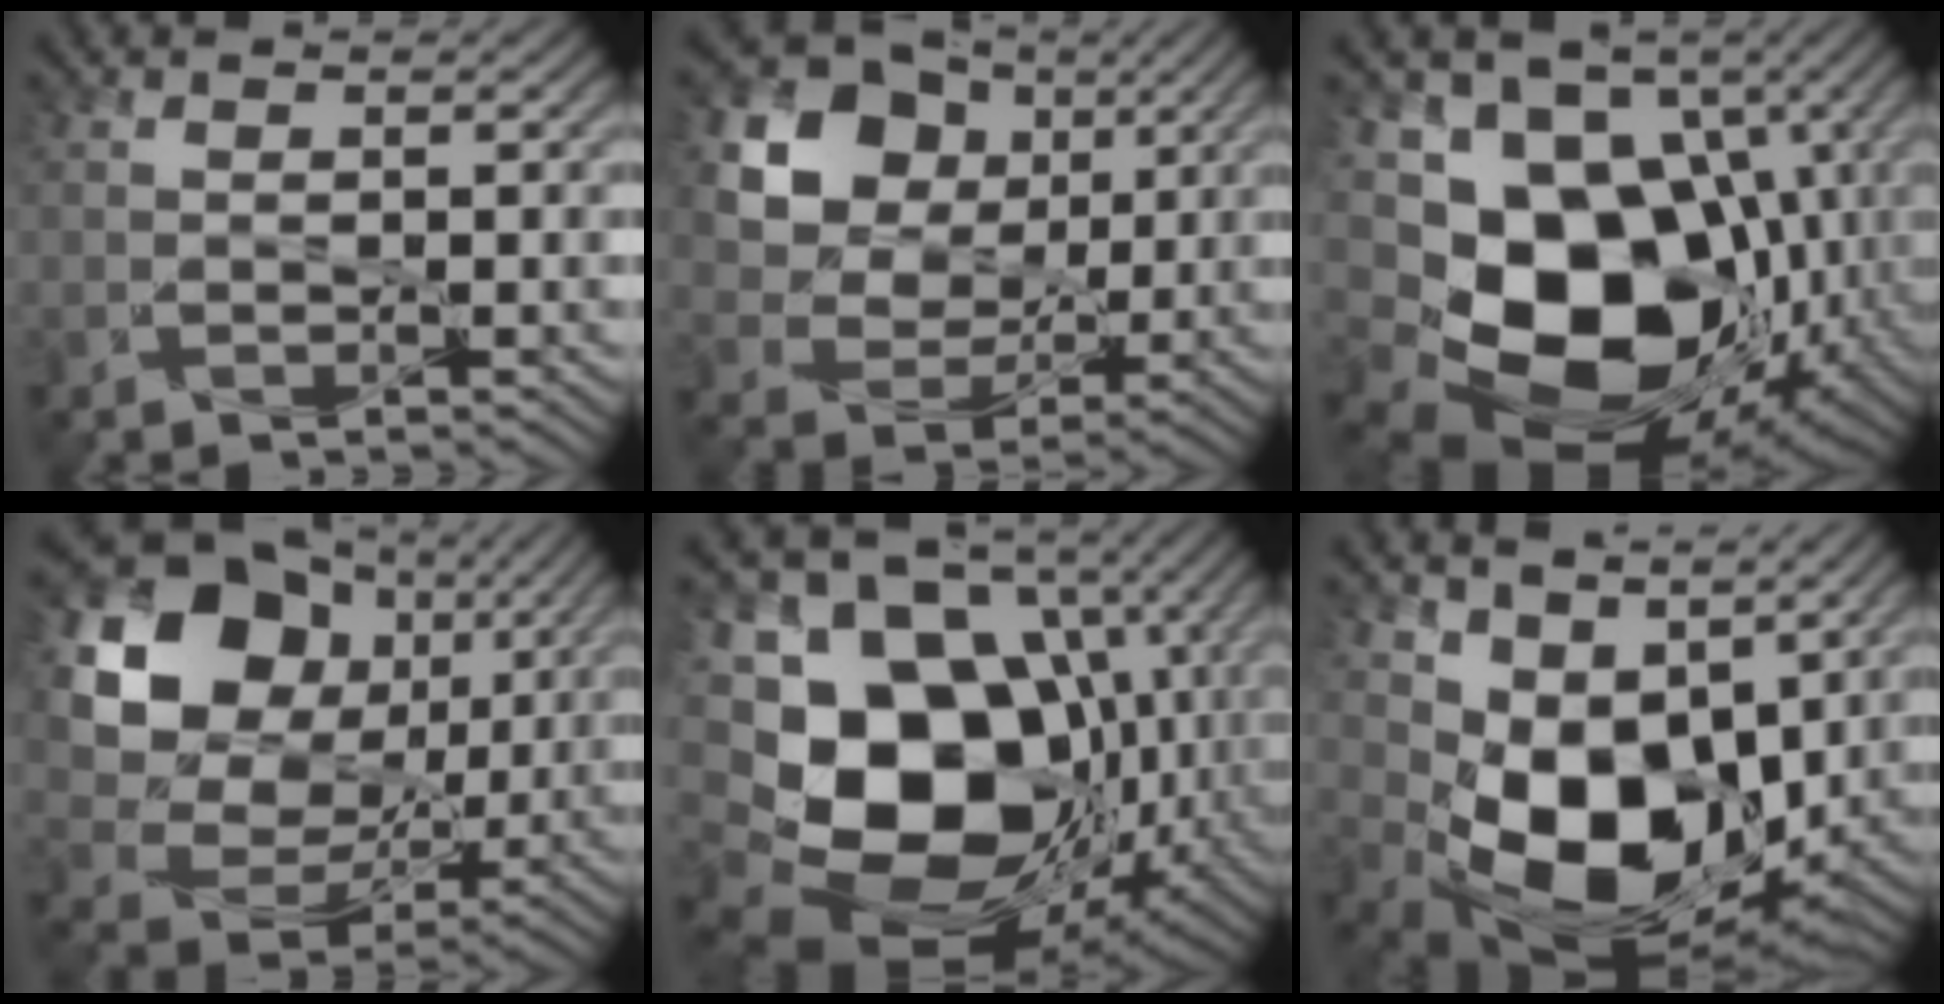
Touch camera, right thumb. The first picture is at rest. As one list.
[{"total": 14.1, "force": [4.8, 11.5, 6.6], "torque": [-0.195, 0.038, 0.114]}, {"total": 21.1, "force": [-4.7, 16.1, 12.9], "torque": [-0.270, -0.039, -0.062]}, {"total": 17.2, "force": [5.0, 13.7, 9.2], "torque": [-0.211, 0.019, 0.094]}, {"total": 22.2, "force": [-2.9, 16.8, 14.2], "torque": [-0.324, -0.023, -0.030]}, {"total": 12.3, "force": [2.5, 8.6, 8.3], "torque": [-0.169, -0.033, 0.059]}]